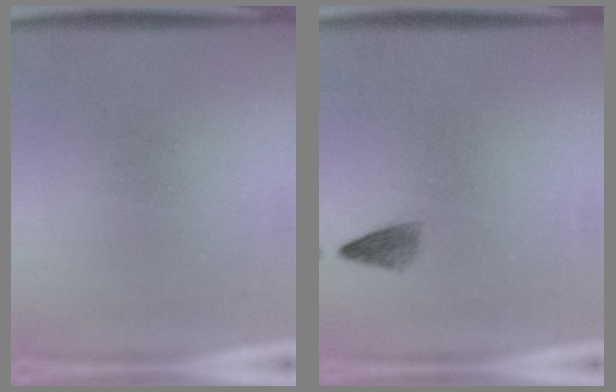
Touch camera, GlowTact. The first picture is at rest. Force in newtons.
{"total": 1.6}